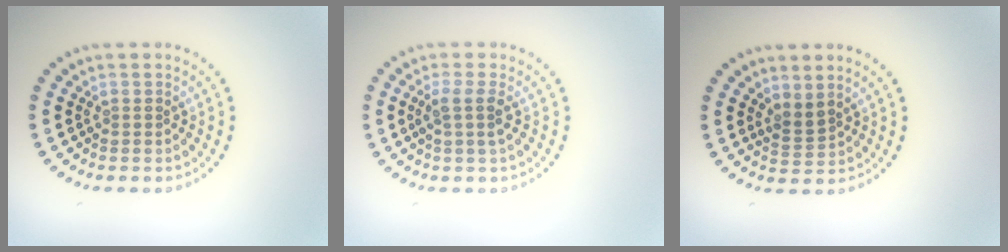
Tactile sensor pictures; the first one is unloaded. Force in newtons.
{"total": 1.9, "press": 1.5, "slide": 1.2}
{"total": 1.7, "press": 1.2, "slide": 1.2}